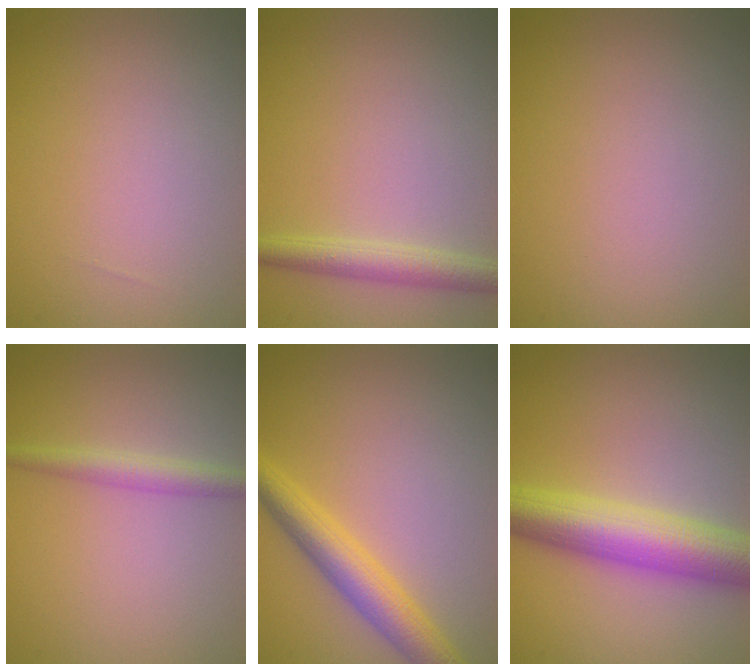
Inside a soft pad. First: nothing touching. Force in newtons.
{"total": 2.6, "press": 2.6, "slide": 0.1}
{"total": 0.0}
{"total": 2.1, "press": 2.1, "slide": 0.1}
{"total": 4.3, "press": 4.3, "slide": 0.2}
{"total": 7.4, "press": 7.4, "slide": 0.1}